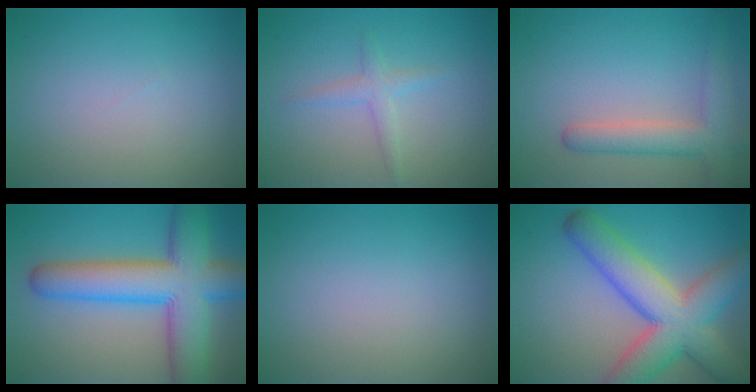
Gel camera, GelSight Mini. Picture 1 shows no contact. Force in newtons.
{"total": 1.6, "press": 1.6, "slide": 0.1}
{"total": 4.1, "press": 4.1, "slide": 0.3}
{"total": 10.5, "press": 10.5, "slide": 0.5}
{"total": 0.0}
{"total": 9.8, "press": 9.8, "slide": 0.5}